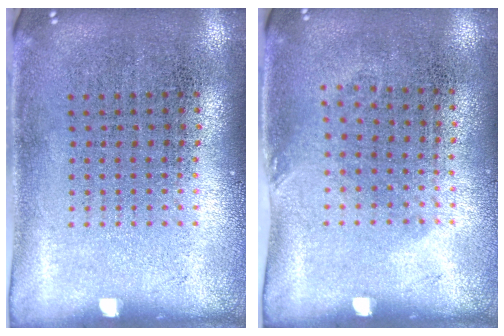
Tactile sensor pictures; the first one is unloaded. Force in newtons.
{"total": 0.8, "press": 0.7, "slide": 0.5}